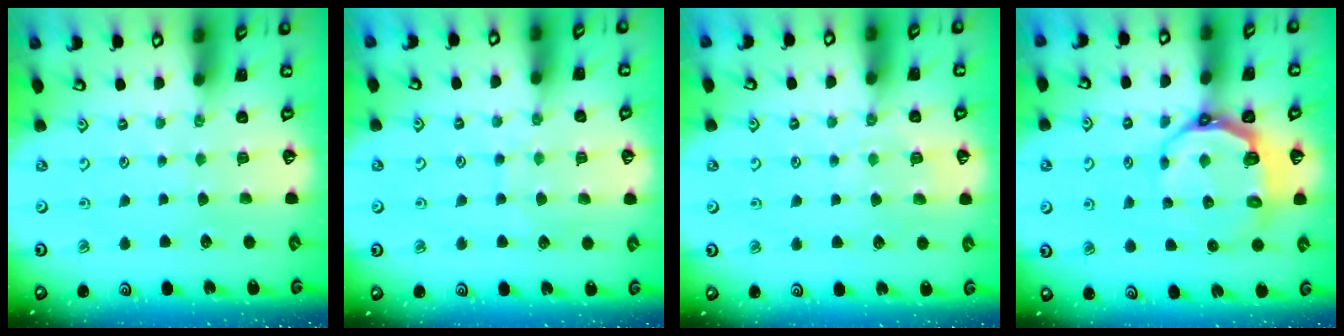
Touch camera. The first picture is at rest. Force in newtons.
{"total": 7.1, "press": 7.0, "slide": 0.6}
{"total": 4.2, "press": 4.2, "slide": 0.6}
{"total": 8.5, "press": 7.4, "slide": 4.1}